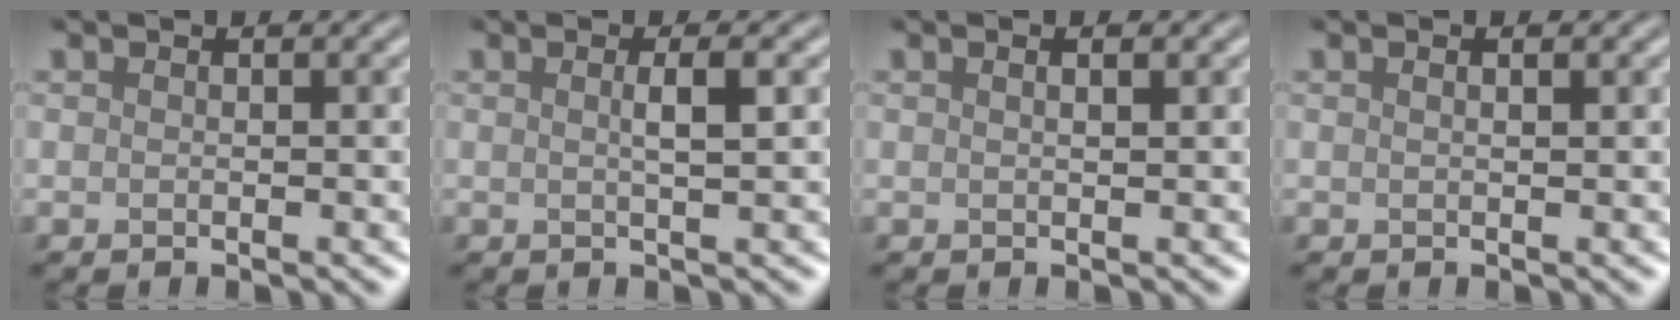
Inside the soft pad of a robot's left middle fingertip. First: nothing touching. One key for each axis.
{"total": 1.8, "fx": -0.1, "fy": 0.3, "fz": 1.7, "tx": -0.023, "ty": 0.007, "tz": -0.004}
{"total": 2.0, "fx": 0.9, "fy": 0.9, "fz": 1.5, "tx": -0.009, "ty": 0.021, "tz": -0.008}
{"total": 1.6, "fx": 0.8, "fy": 0.8, "fz": 1.2, "tx": -0.004, "ty": 0.016, "tz": -0.009}